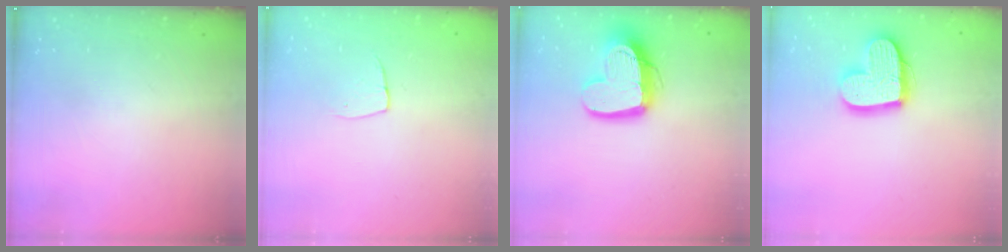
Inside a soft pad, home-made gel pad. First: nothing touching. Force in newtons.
{"total": 5.2, "press": 5.2, "slide": 0.4}
{"total": 15.0, "press": 14.9, "slide": 1.3}
{"total": 16.1, "press": 16.1, "slide": 1.3}